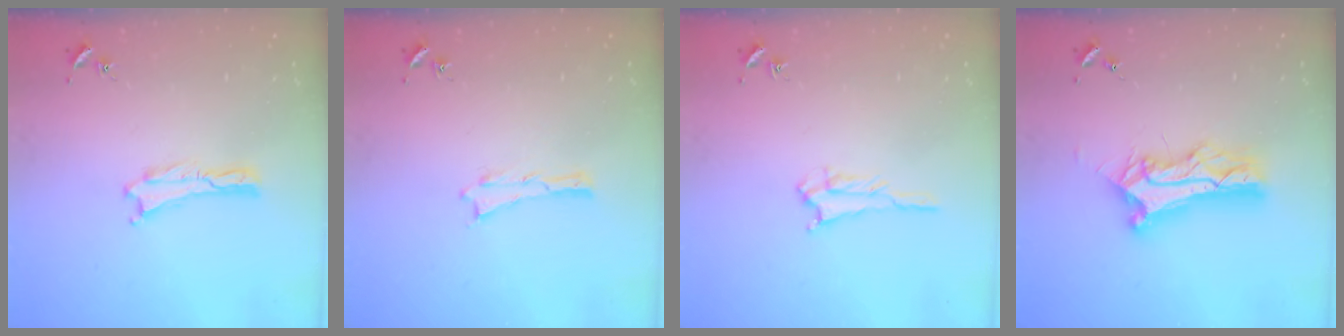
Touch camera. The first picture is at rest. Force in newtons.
{"total": 0.0}
{"total": 1.6, "press": 1.6, "slide": 0.3}
{"total": 11.0, "press": 11.0, "slide": 0.9}